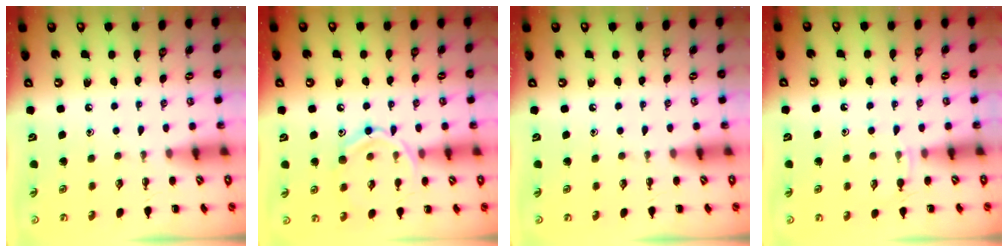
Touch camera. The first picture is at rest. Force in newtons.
{"total": 12.5, "press": 12.5, "slide": 0.8}
{"total": 0.0}
{"total": 4.6, "press": 4.3, "slide": 1.6}